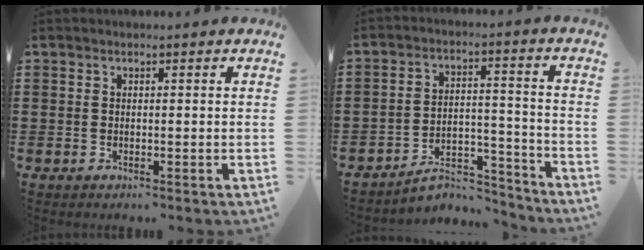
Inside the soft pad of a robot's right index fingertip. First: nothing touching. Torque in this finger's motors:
{"motor_torque": [-2.14, 0.00, -1.00, -0.21]}